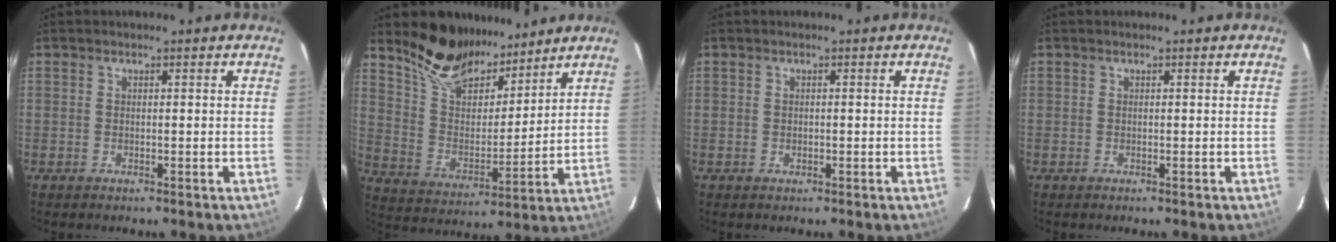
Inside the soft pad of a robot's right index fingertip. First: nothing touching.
{"total": 14.3, "force": [11.6, 5.8, 6.0], "torque": [-0.128, 0.006, 0.216]}
{"total": 0.5, "force": [-0.1, 0.5, 0.1], "torque": [0.000, -0.001, 0.000]}
{"total": 0.0}